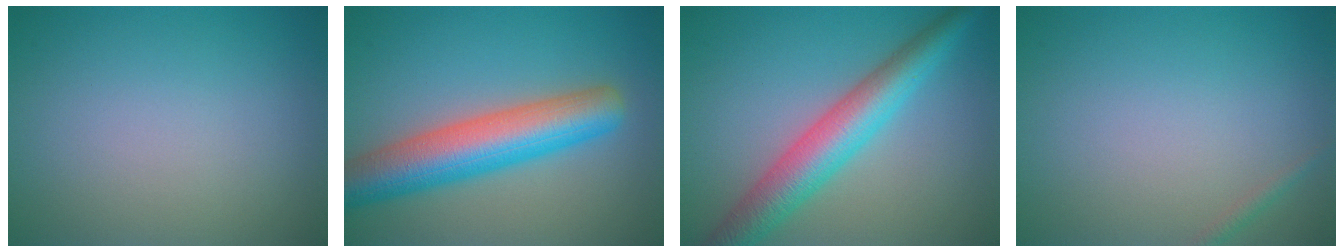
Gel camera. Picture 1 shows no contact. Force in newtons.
{"total": 8.0, "press": 8.0, "slide": 0.3}
{"total": 6.4, "press": 6.4, "slide": 0.2}
{"total": 0.7, "press": 0.7, "slide": 0.0}